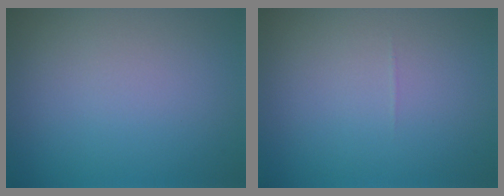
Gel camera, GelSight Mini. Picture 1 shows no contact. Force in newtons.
{"total": 0.0}